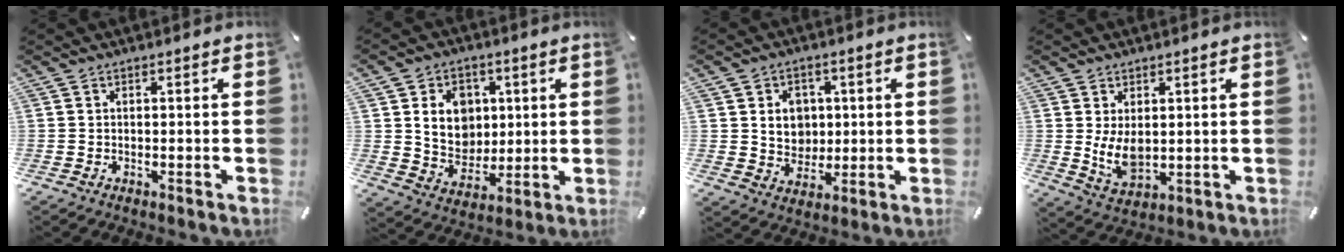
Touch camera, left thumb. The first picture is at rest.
{"total": 10.7, "force": [2.5, 9.3, 4.8], "torque": [-0.084, 0.001, 0.050]}
{"total": 7.4, "force": [1.3, 6.8, 2.8], "torque": [-0.043, 0.003, 0.023]}
{"total": 6.9, "force": [1.1, 4.5, 5.2], "torque": [-0.121, -0.011, 0.017]}